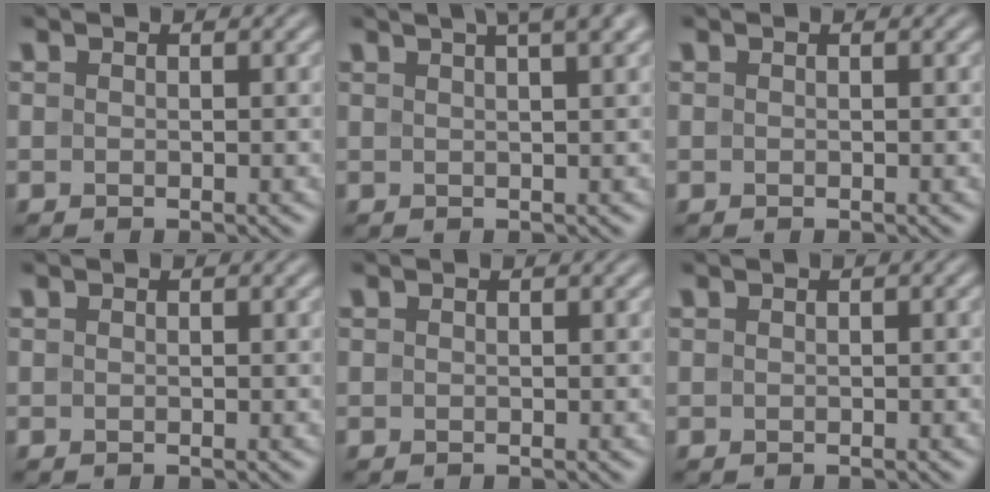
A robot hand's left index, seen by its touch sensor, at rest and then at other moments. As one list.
[{"total": 6.7, "force": [4.2, 2.3, 4.7], "torque": [-0.034, 0.043, 0.026]}, {"total": 0.0}, {"total": 0.0}, {"total": 0.0}, {"total": 0.5, "force": [0.1, 0.1, 0.5], "torque": [-0.007, 0.006, 0.003]}]